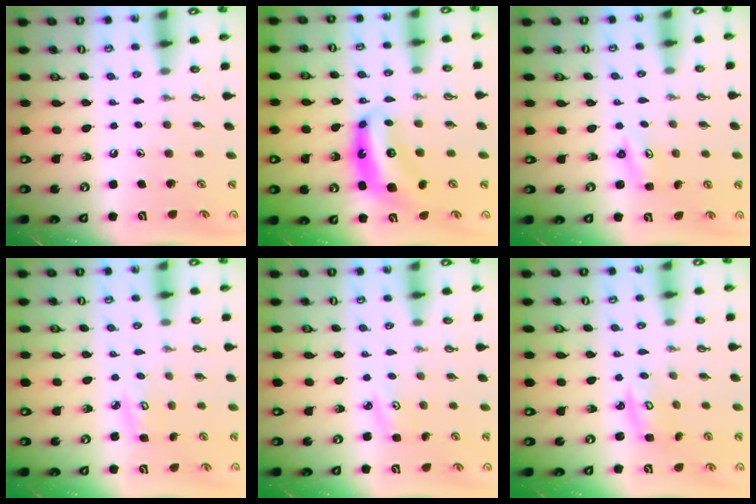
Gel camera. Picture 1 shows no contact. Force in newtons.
{"total": 7.9, "press": 7.9, "slide": 0.8}
{"total": 1.7, "press": 1.7, "slide": 0.3}
{"total": 4.7, "press": 4.7, "slide": 0.4}
{"total": 2.6, "press": 2.6, "slide": 0.4}
{"total": 2.9, "press": 2.9, "slide": 0.4}